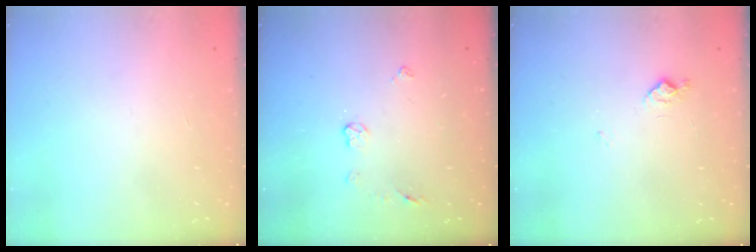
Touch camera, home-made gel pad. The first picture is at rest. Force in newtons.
{"total": 5.1, "press": 5.1, "slide": 0.4}
{"total": 6.7, "press": 6.6, "slide": 0.8}